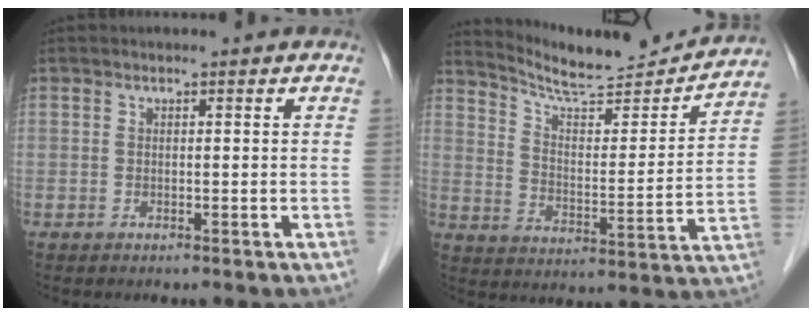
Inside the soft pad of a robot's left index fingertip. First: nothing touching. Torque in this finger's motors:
{"motor_torque": [-0.97, -0.99, 0.10, 0.03]}